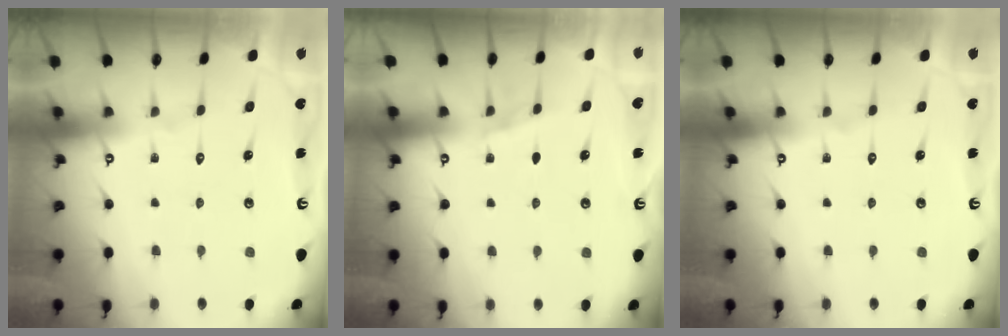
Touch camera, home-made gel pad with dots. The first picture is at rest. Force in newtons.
{"total": 4.0, "press": 3.3, "slide": 2.3}
{"total": 0.0}